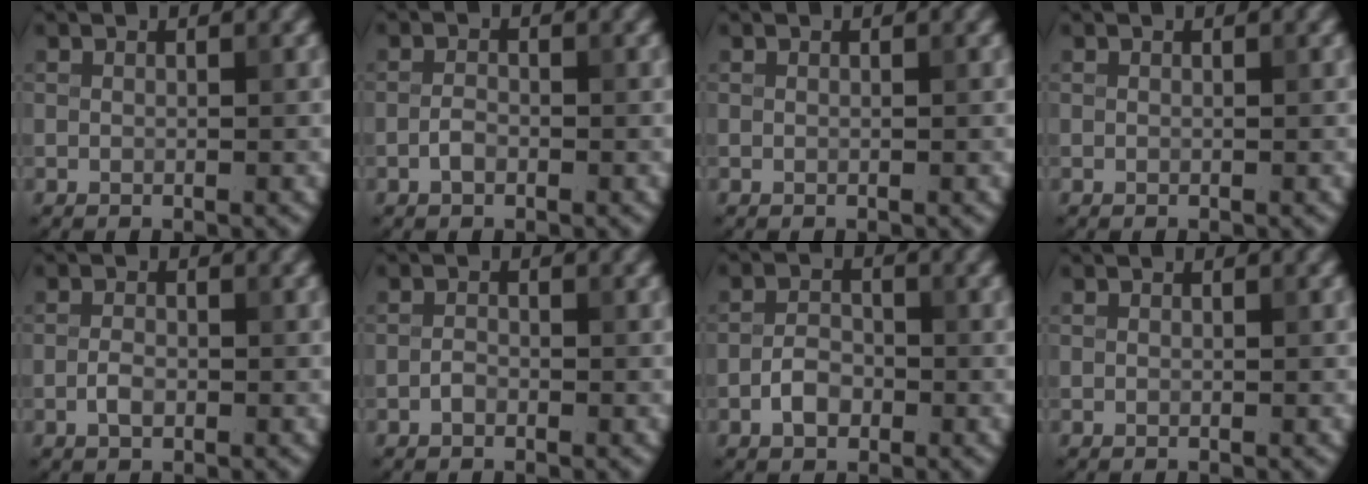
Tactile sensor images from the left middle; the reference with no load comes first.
{"total": 1.3, "force": [-0.6, 0.7, 0.8], "torque": [-0.017, 0.002, -0.016]}
{"total": 0.0}
{"total": 0.0}
{"total": 1.5, "force": [-0.6, 0.8, 1.1], "torque": [-0.022, 0.002, -0.014]}
{"total": 0.9, "force": [-0.5, 0.5, 0.5], "torque": [-0.010, 0.001, -0.013]}
{"total": 2.4, "force": [-1.1, 1.5, 1.5], "torque": [-0.025, 0.006, -0.025]}
{"total": 0.0}